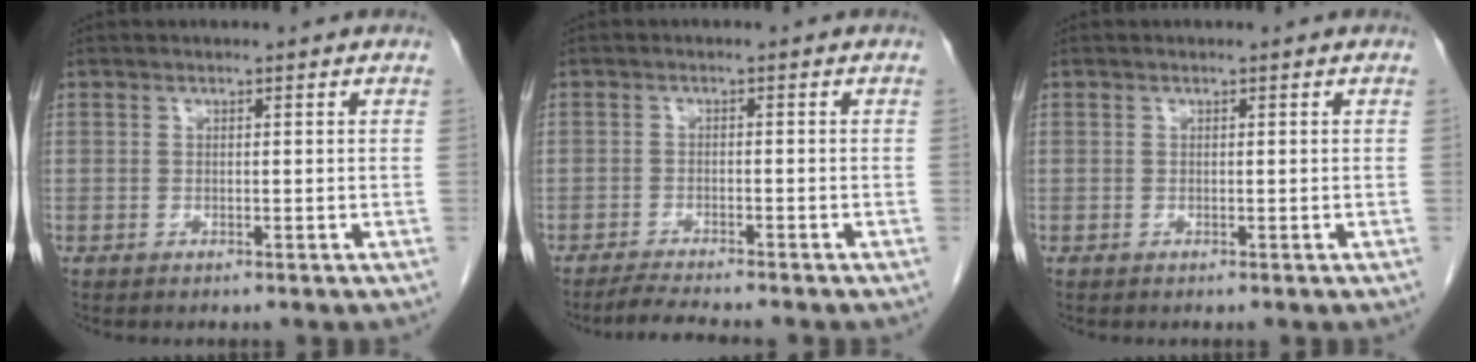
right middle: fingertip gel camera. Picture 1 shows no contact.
{"total": 4.7, "force": [-4.3, -0.1, 1.9], "torque": [-0.037, -0.017, -0.071]}
{"total": 0.0}